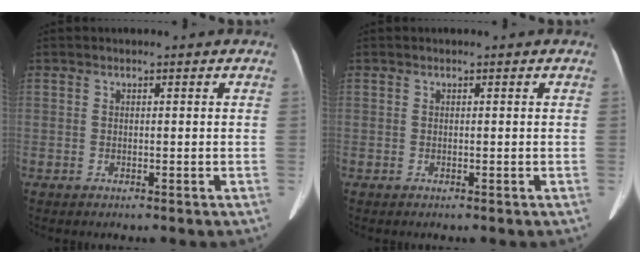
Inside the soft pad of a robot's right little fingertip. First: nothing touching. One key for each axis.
{"total": 0.0}